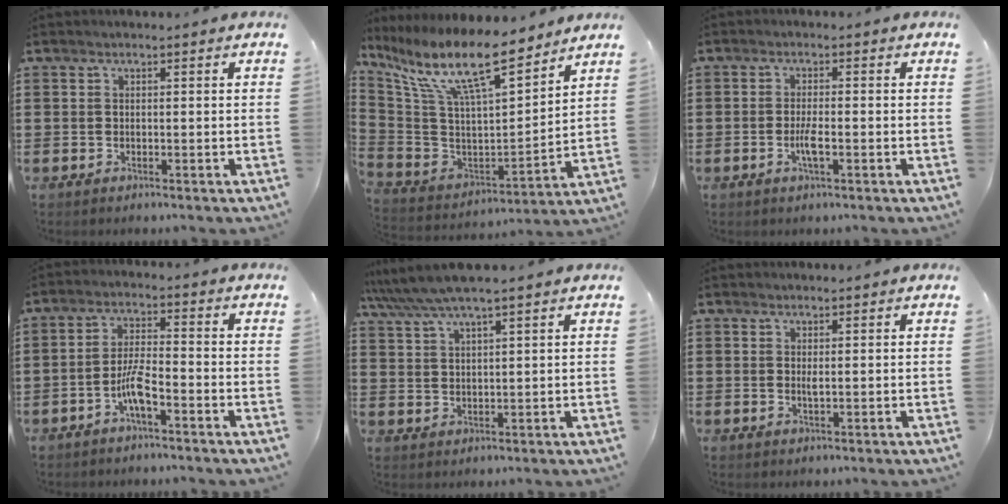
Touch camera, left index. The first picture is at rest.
{"total": 14.1, "force": [9.9, 2.9, 9.6], "torque": [-0.213, -0.062, 0.167]}
{"total": 3.0, "force": [-1.0, 0.5, 2.8], "torque": [-0.064, -0.005, -0.022]}
{"total": 5.4, "force": [-2.9, 1.1, 4.4], "torque": [-0.101, -0.001, -0.059]}
{"total": 5.2, "force": [4.3, 0.2, 3.0], "torque": [-0.069, -0.009, 0.076]}
{"total": 1.0, "force": [0.1, 0.2, 1.0], "torque": [-0.020, -0.001, 0.003]}